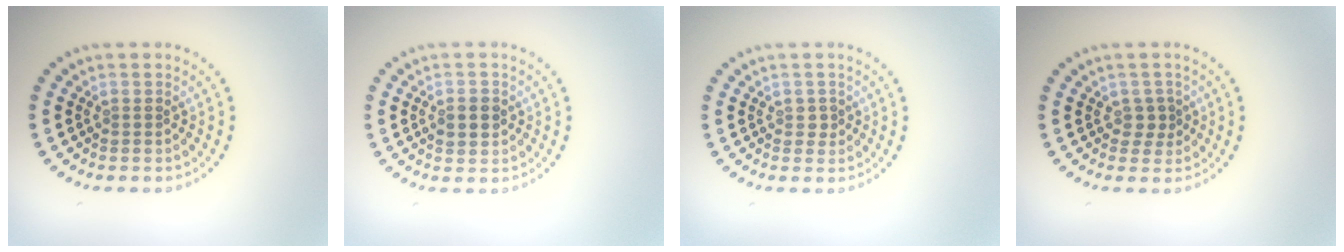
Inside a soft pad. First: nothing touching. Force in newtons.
{"total": 2.0, "press": 2.0, "slide": 0.2}
{"total": 0.9, "press": 0.9, "slide": 0.2}
{"total": 1.5, "press": 1.3, "slide": 0.7}